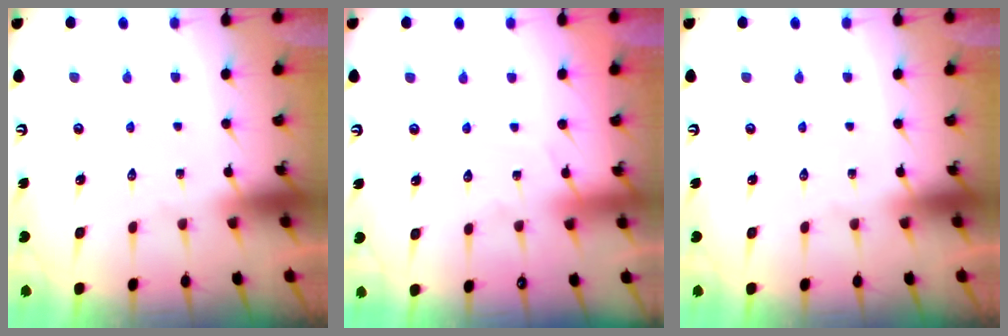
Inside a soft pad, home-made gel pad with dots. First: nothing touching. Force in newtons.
{"total": 3.6, "press": 3.5, "slide": 0.5}
{"total": 0.0}